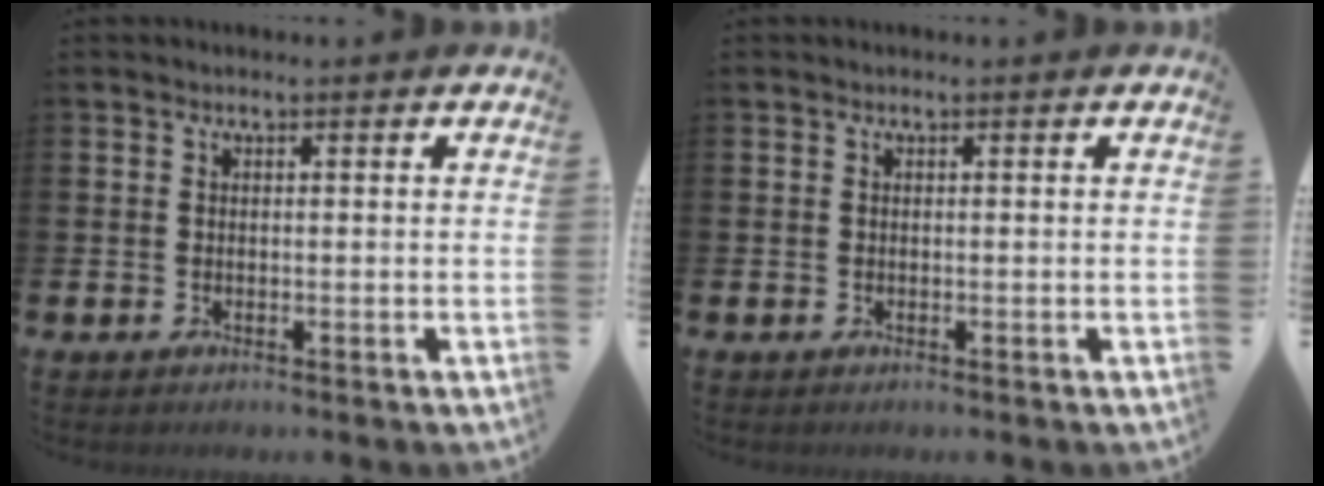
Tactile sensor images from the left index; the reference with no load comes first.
{"total": 0.0}